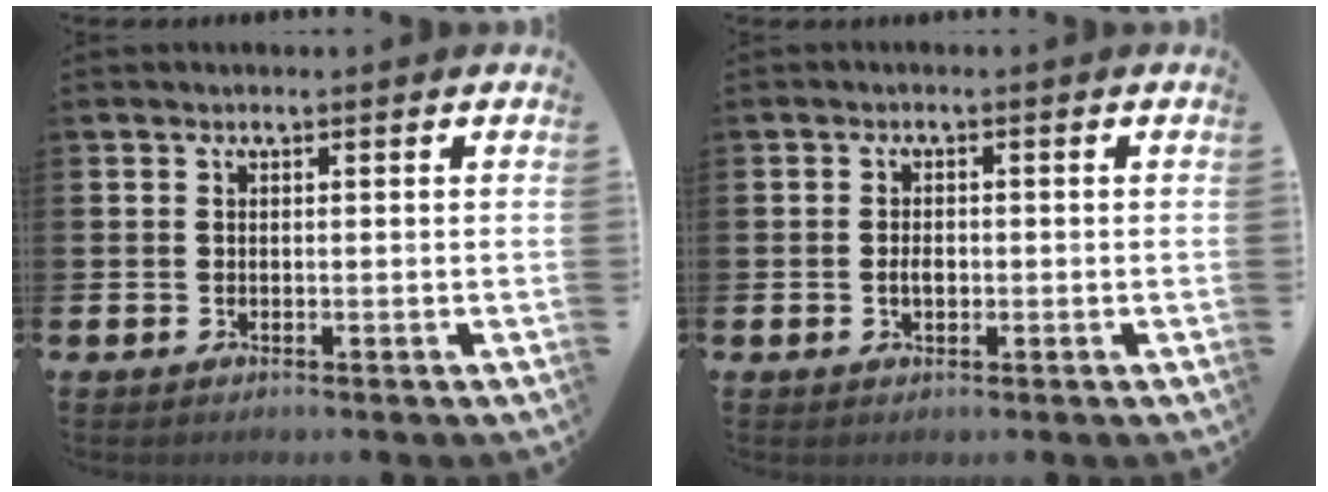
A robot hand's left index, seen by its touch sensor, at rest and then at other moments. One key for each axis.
{"total": 1.8, "fx": -0.3, "fy": 1.1, "fz": 1.4, "tx": -0.018, "ty": 0.001, "tz": -0.008}